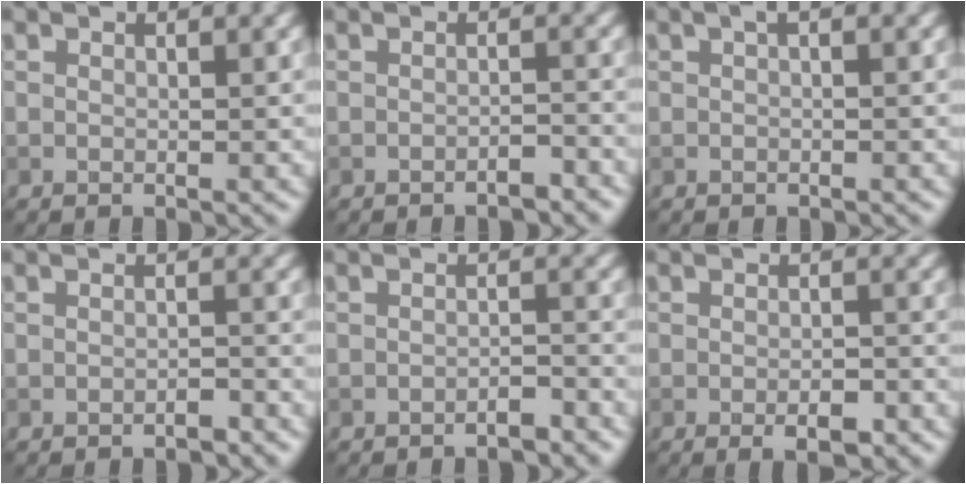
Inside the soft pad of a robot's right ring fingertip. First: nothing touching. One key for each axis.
{"total": 1.4, "fx": -1.2, "fy": 0.2, "fz": 0.7, "tx": -0.007, "ty": 0.003, "tz": -0.019}
{"total": 0.9, "fx": 0.2, "fy": 0.1, "fz": 0.8, "tx": -0.014, "ty": 0.004, "tz": 0.003}
{"total": 1.0, "fx": -0.9, "fy": 0.1, "fz": 0.5, "tx": -0.003, "ty": 0.003, "tz": -0.015}
{"total": 1.6, "fx": -1.4, "fy": 0.3, "fz": 0.8, "tx": -0.008, "ty": 0.005, "tz": -0.024}
{"total": 2.7, "fx": -1.3, "fy": 0.7, "fz": 2.3, "tx": -0.034, "ty": -0.004, "tz": -0.018}